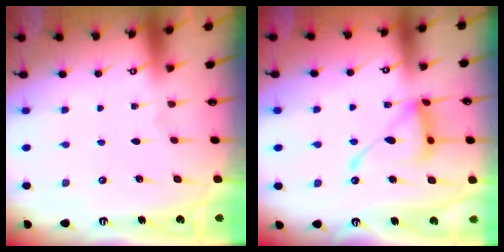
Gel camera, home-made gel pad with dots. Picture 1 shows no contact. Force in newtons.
{"total": 15.9, "press": 15.9, "slide": 1.4}